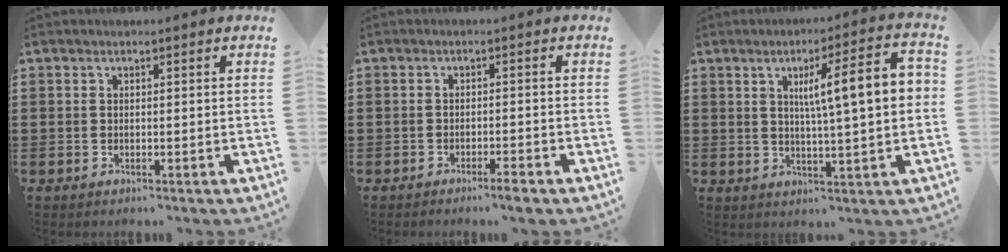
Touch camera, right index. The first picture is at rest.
{"total": 2.1, "force": [-1.8, 0.0, 1.1], "torque": [-0.020, -0.001, -0.033]}
{"total": 9.9, "force": [2.0, 1.2, 9.6], "torque": [-0.166, 0.000, 0.024]}